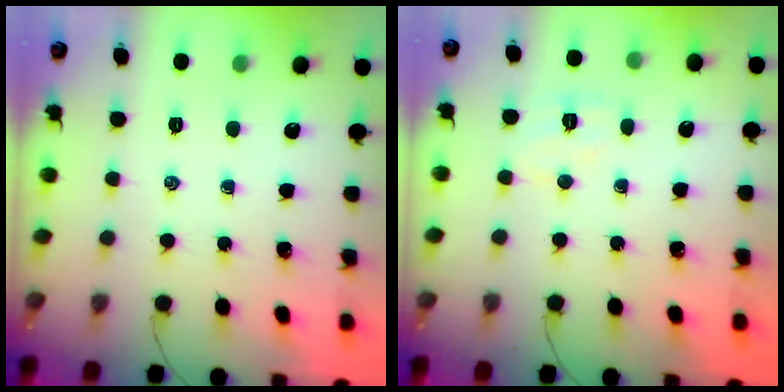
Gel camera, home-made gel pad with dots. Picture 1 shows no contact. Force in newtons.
{"total": 4.8, "press": 4.6, "slide": 1.1}